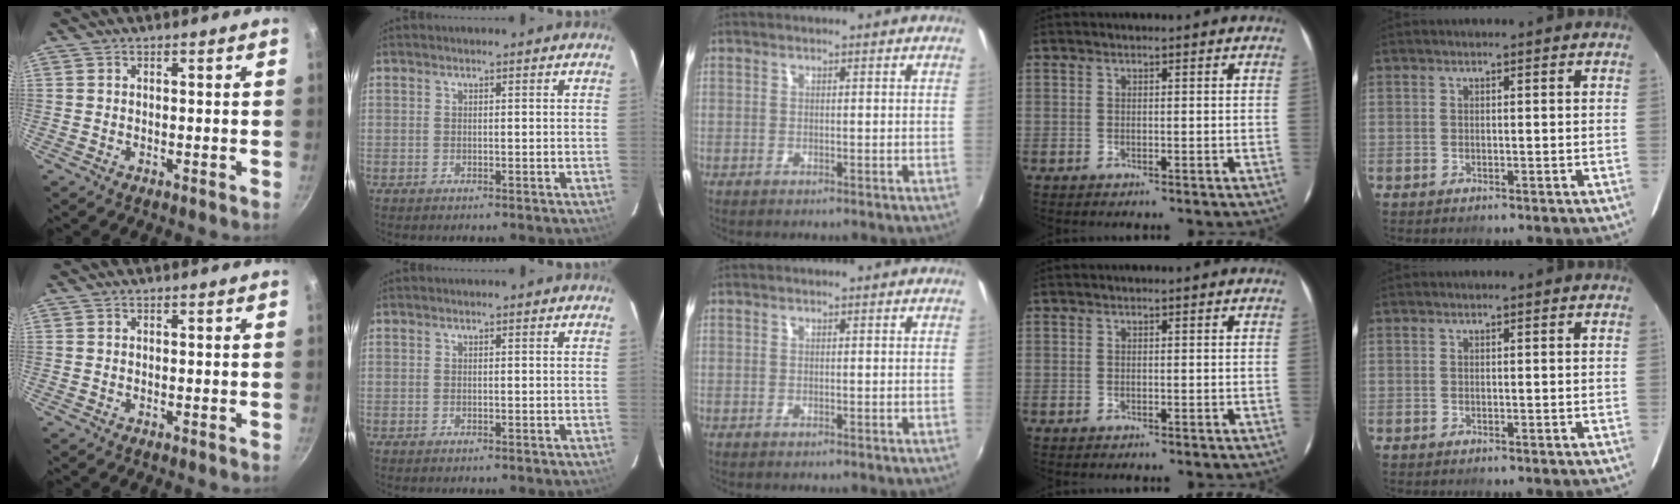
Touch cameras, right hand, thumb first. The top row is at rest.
{}